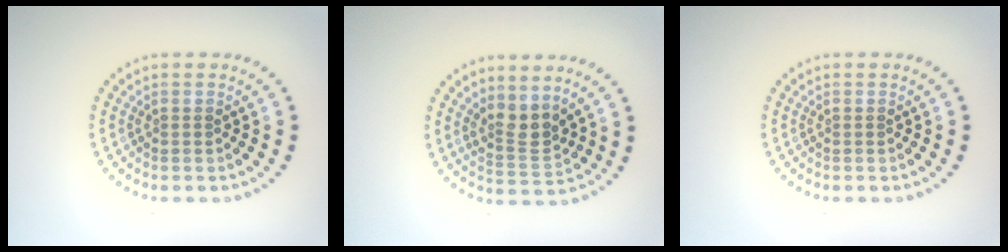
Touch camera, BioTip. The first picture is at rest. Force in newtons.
{"total": 2.5, "press": 2.0, "slide": 1.5}
{"total": 0.0}